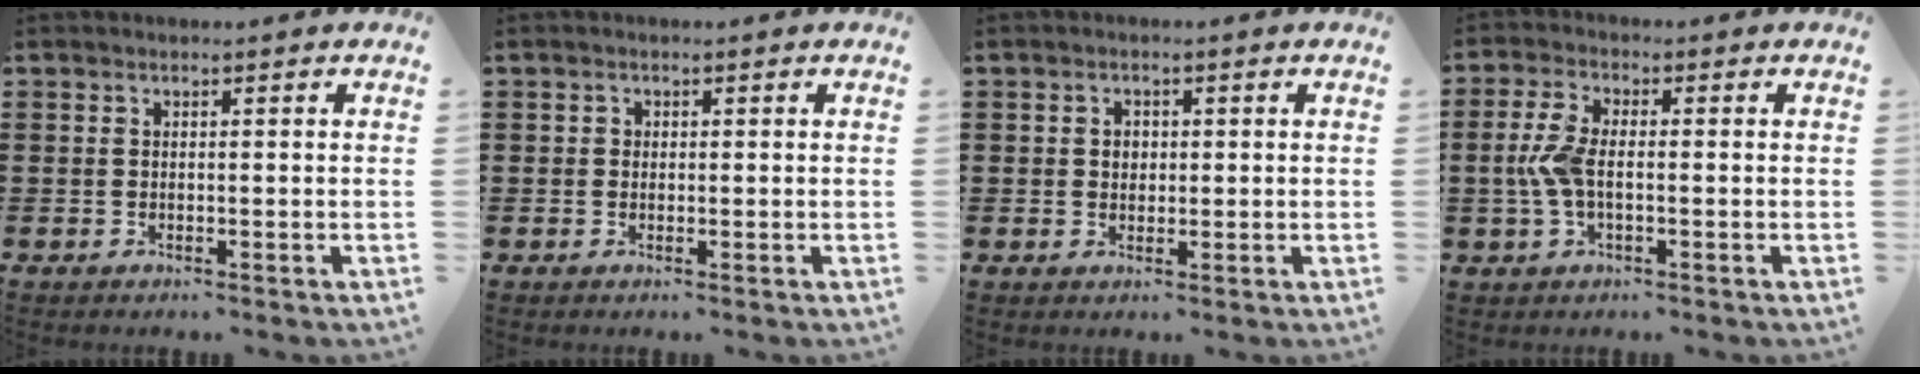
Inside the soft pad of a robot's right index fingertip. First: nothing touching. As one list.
[{"total": 0.7, "force": [0.0, 0.6, 0.2], "torque": [-0.006, 0.003, 0.000]}, {"total": 1.7, "force": [0.3, 1.5, 0.7], "torque": [-0.017, 0.012, 0.005]}, {"total": 5.3, "force": [-0.5, 2.4, 4.7], "torque": [-0.114, -0.003, -0.017]}]